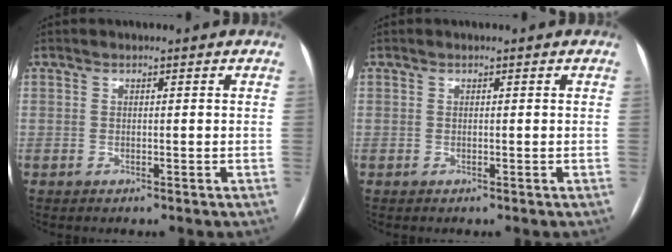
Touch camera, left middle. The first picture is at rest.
{"total": 0.0}